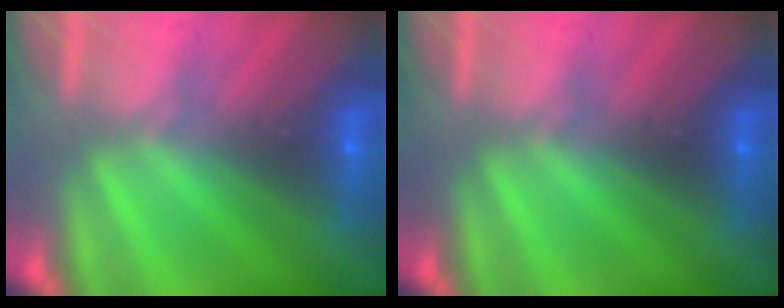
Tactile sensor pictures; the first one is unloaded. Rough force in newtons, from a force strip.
{"total": 0.0}